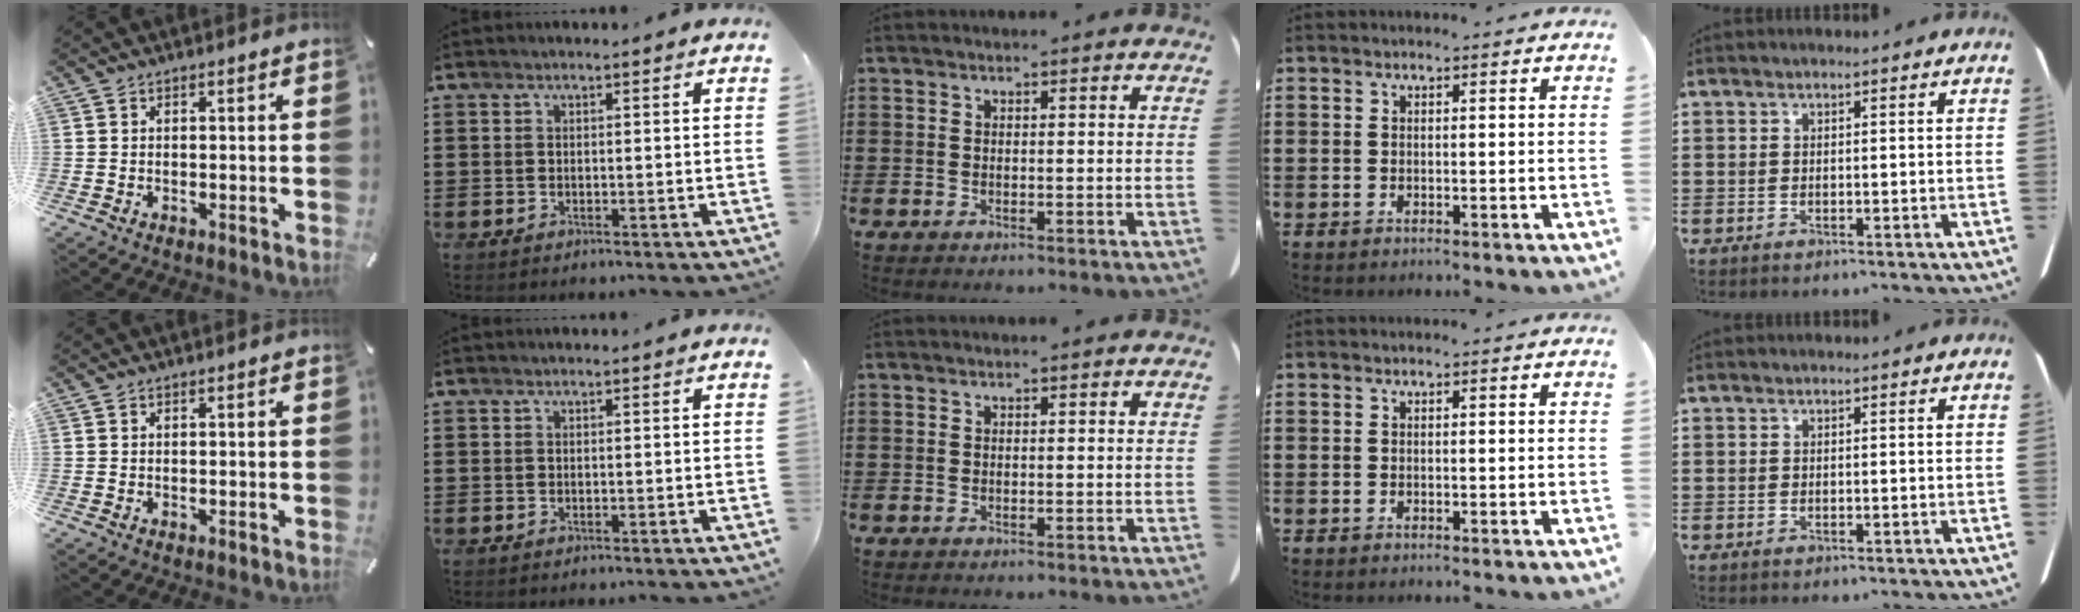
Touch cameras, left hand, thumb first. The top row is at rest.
{}